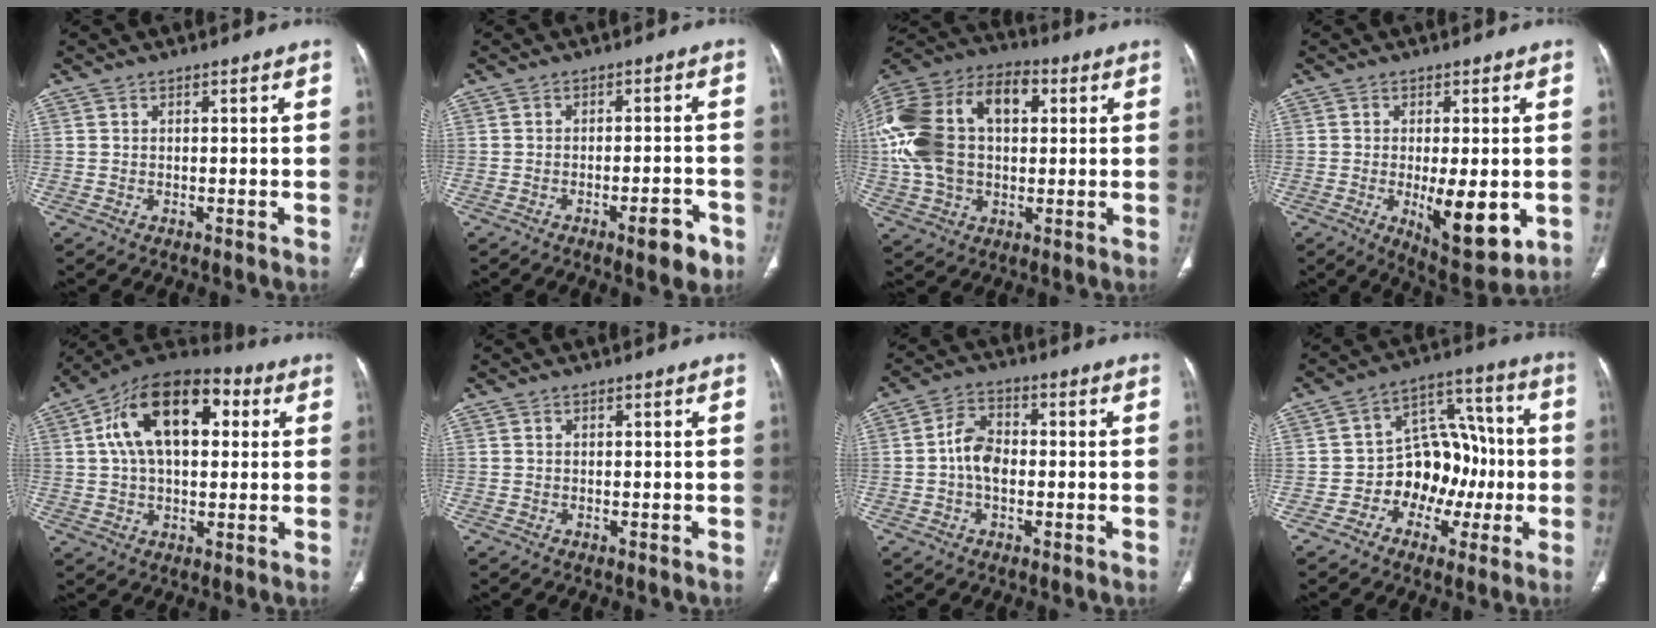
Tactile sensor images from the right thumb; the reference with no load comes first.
{"total": 5.6, "force": [-3.3, 1.6, 4.2], "torque": [-0.045, 0.018, -0.042]}
{"total": 25.9, "force": [4.4, 16.6, 19.3], "torque": [-0.415, 0.042, 0.078]}
{"total": 11.7, "force": [-2.3, 4.3, 10.6], "torque": [-0.142, -0.026, -0.024]}
{"total": 18.1, "force": [4.4, 10.4, 14.1], "torque": [-0.212, 0.023, 0.062]}
{"total": 0.0}
{"total": 6.5, "force": [-0.6, 4.3, 4.8], "torque": [-0.076, 0.018, -0.020]}
{"total": 15.2, "force": [-3.0, 11.4, 9.5], "torque": [-0.080, 0.058, -0.045]}